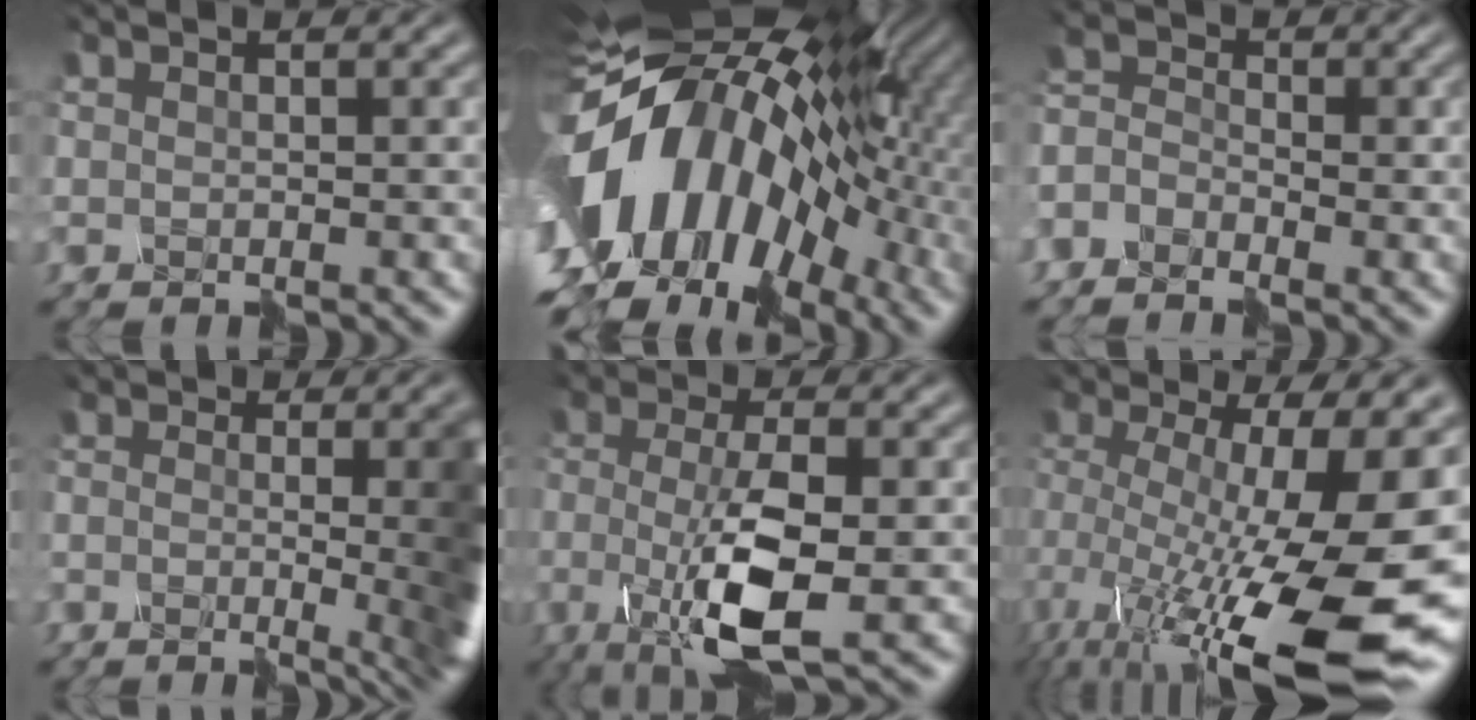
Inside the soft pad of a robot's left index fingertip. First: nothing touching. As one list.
[{"total": 16.1, "force": [-2.1, 11.0, 11.7], "torque": [-0.235, 0.009, -0.045]}, {"total": 4.7, "force": [-4.2, 2.1, 0.5], "torque": [-0.009, -0.005, -0.070]}, {"total": 10.8, "force": [-1.5, 4.0, 9.9], "torque": [-0.090, -0.002, -0.016]}, {"total": 6.5, "force": [-2.8, 1.4, 5.7], "torque": [-0.139, -0.007, -0.051]}, {"total": 17.5, "force": [-5.2, 5.4, 15.8], "torque": [-0.274, -0.021, -0.082]}]